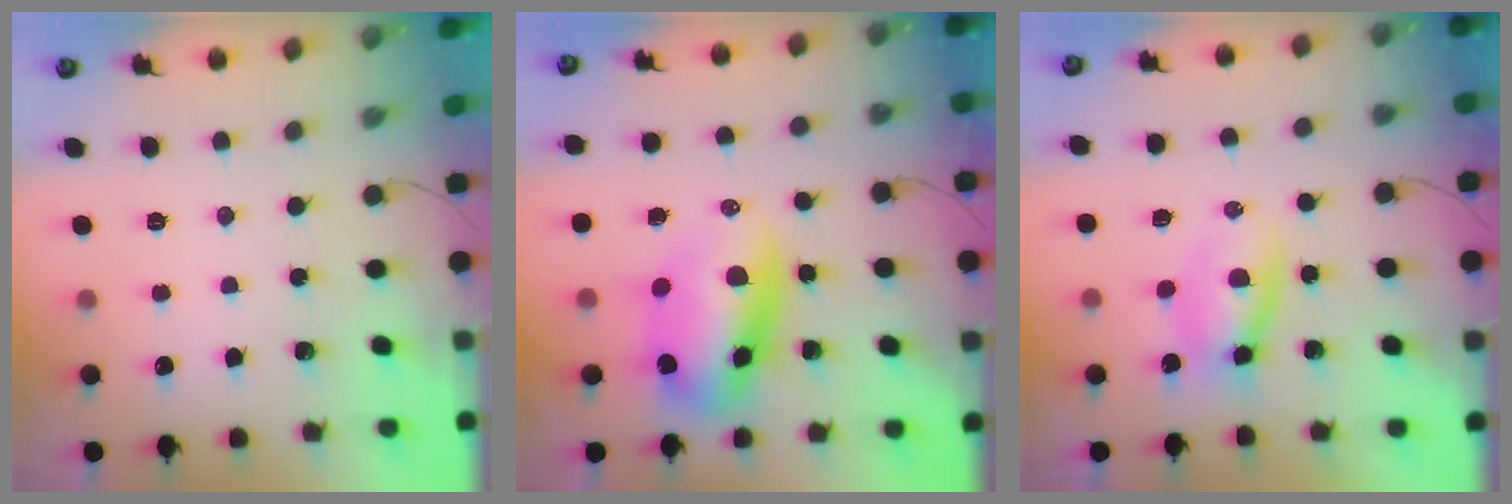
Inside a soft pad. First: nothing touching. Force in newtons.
{"total": 11.4, "press": 11.1, "slide": 2.9}
{"total": 3.8, "press": 3.7, "slide": 1.0}